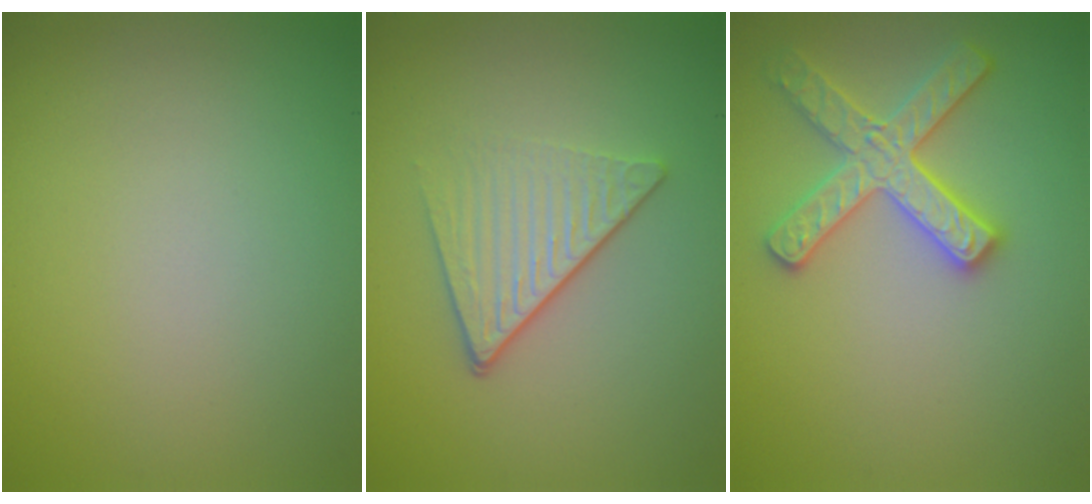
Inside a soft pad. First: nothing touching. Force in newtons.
{"total": 4.1, "press": 2.8, "slide": 3.1}
{"total": 3.6, "press": 3.5, "slide": 1.0}